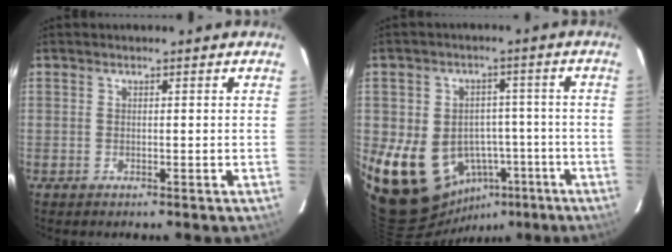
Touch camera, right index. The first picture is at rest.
{"total": 17.0, "force": [-5.6, 14.3, 7.3], "torque": [-0.182, 0.024, -0.042]}